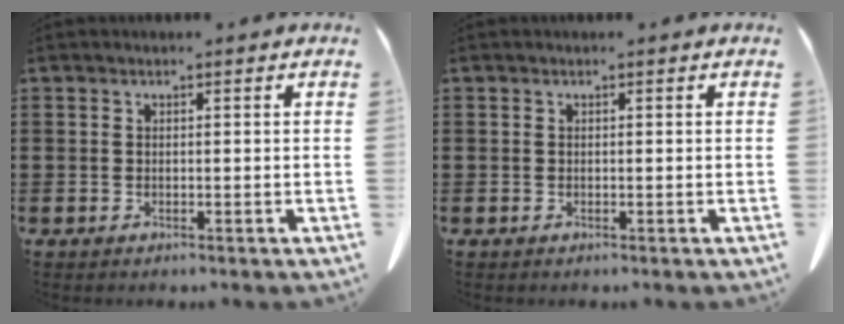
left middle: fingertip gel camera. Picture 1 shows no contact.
{"total": 0.0}